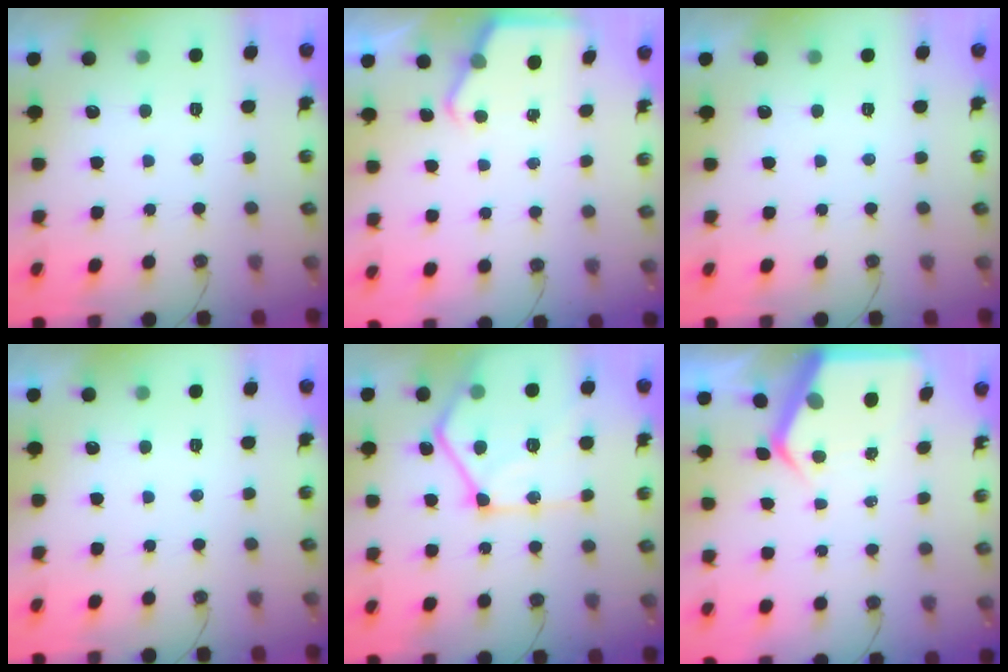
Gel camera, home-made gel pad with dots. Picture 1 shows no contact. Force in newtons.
{"total": 2.8, "press": 2.8, "slide": 0.0}
{"total": 0.0}
{"total": 0.0}
{"total": 21.5, "press": 21.3, "slide": 2.4}
{"total": 6.0, "press": 6.0, "slide": 0.5}